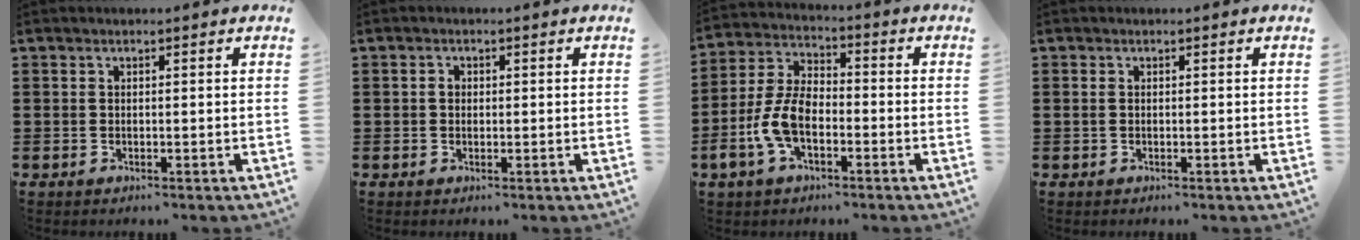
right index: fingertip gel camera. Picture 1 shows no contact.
{"total": 1.1, "force": [0.1, 0.9, 0.7], "torque": [-0.015, 0.005, 0.002]}
{"total": 8.3, "force": [-3.0, 4.5, 6.4], "torque": [-0.166, -0.004, -0.067]}
{"total": 0.6, "force": [0.1, 0.4, 0.4], "torque": [-0.010, 0.002, 0.001]}